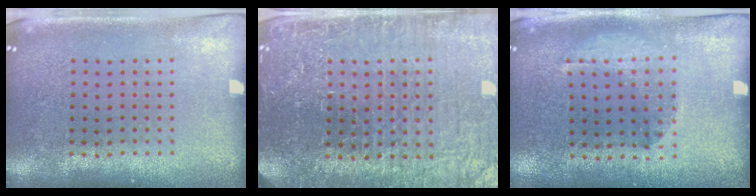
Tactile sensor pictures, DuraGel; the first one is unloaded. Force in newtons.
{"total": 4.8, "press": 4.5, "slide": 1.8}
{"total": 1.0, "press": 1.0, "slide": 0.2}